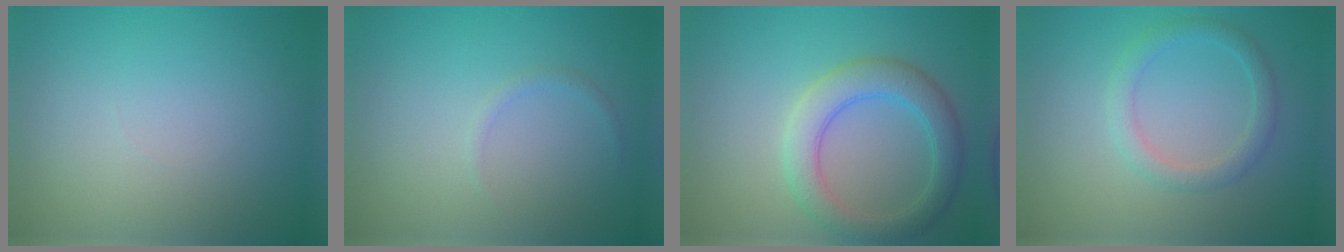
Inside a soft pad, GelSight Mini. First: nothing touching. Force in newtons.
{"total": 0.7, "press": 0.7, "slide": 0.1}
{"total": 4.3, "press": 4.3, "slide": 0.2}
{"total": 2.3, "press": 2.3, "slide": 0.1}